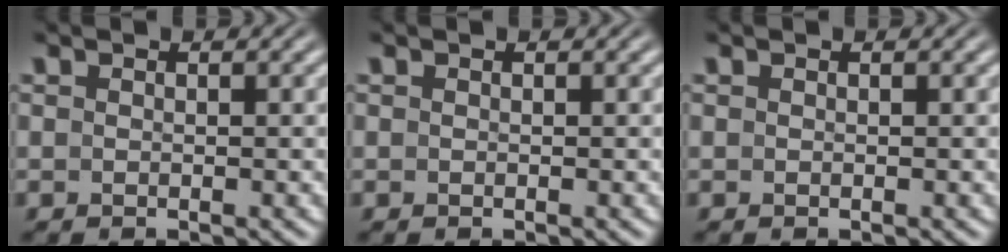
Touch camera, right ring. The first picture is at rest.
{"total": 0.0}
{"total": 0.0}